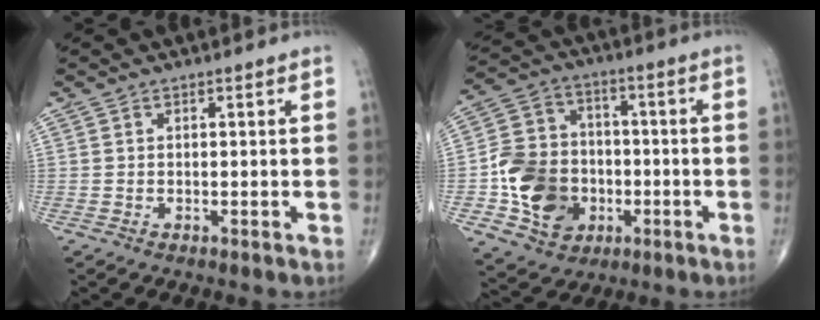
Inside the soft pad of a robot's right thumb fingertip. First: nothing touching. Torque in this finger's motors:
{"motor_torque": [1.56, 2.17, 0.67, -0.46, 0.24]}